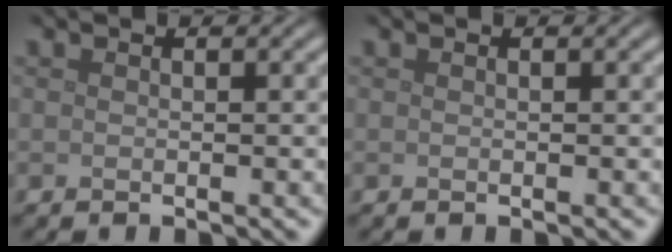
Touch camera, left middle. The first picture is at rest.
{"total": 0.0}